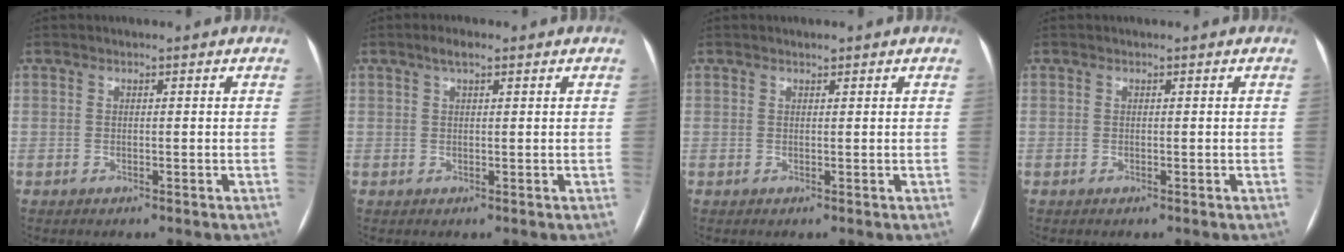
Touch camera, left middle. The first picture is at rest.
{"total": 2.2, "force": [1.4, 0.5, 1.6], "torque": [-0.033, 0.011, 0.025]}
{"total": 0.7, "force": [0.5, 0.2, 0.3], "torque": [-0.011, 0.001, 0.009]}
{"total": 0.0}